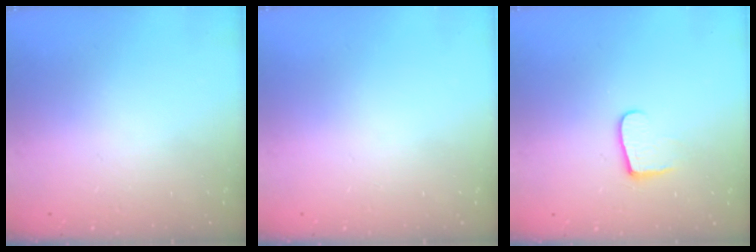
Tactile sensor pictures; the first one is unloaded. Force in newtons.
{"total": 0.0}
{"total": 6.9, "press": 6.9, "slide": 0.7}